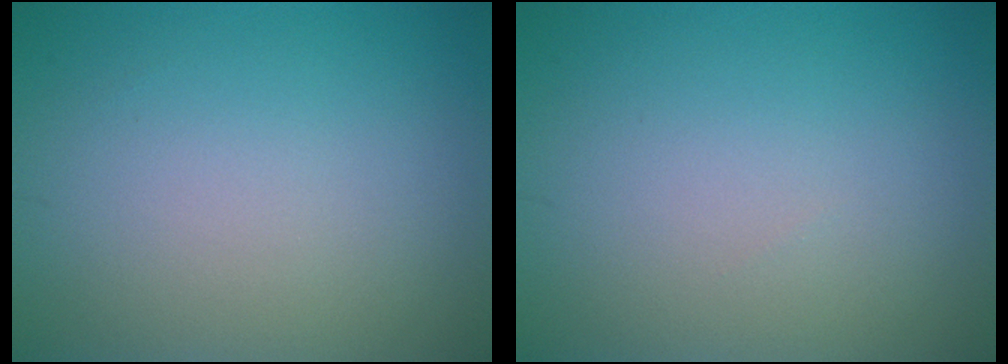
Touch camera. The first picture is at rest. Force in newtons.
{"total": 0.0}